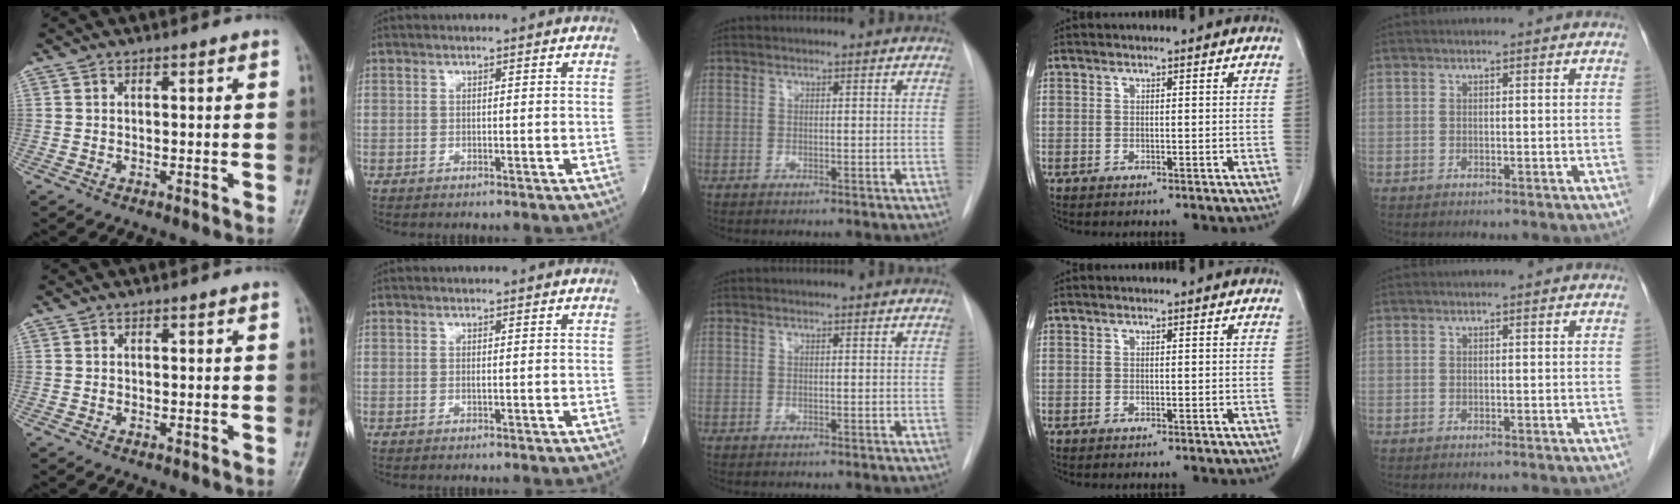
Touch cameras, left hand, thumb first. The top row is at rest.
{"index": {"total": 0.8, "force": [0.6, 0.0, 0.5], "torque": [-0.013, 0.005, 0.007]}}